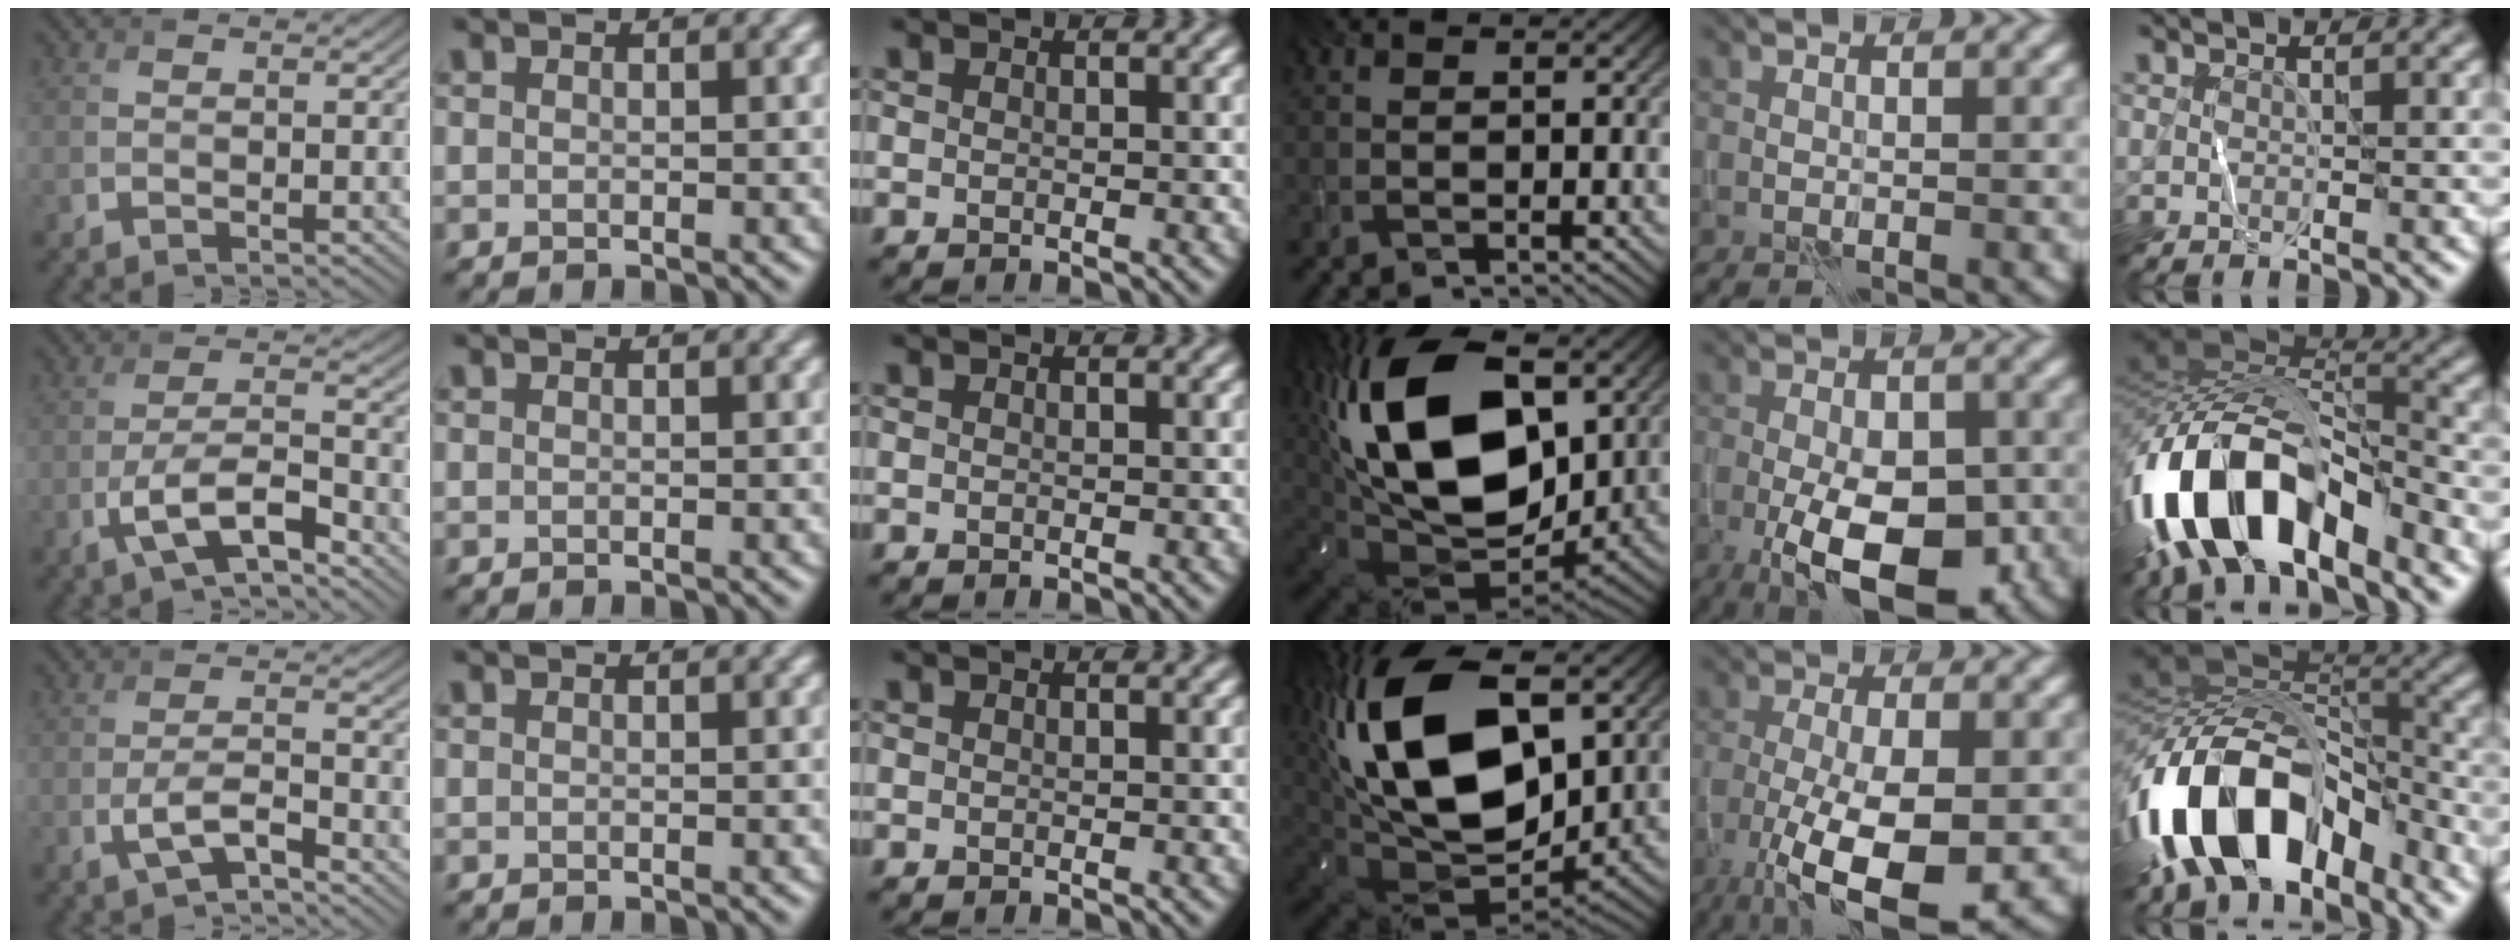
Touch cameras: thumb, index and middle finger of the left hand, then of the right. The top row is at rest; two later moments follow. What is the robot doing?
{"motion": "wipe", "object": "whiteboard"}